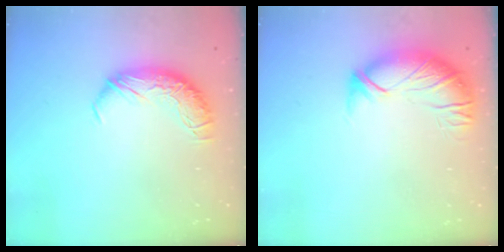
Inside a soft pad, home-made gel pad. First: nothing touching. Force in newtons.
{"total": 2.9, "press": 1.4, "slide": 2.6}